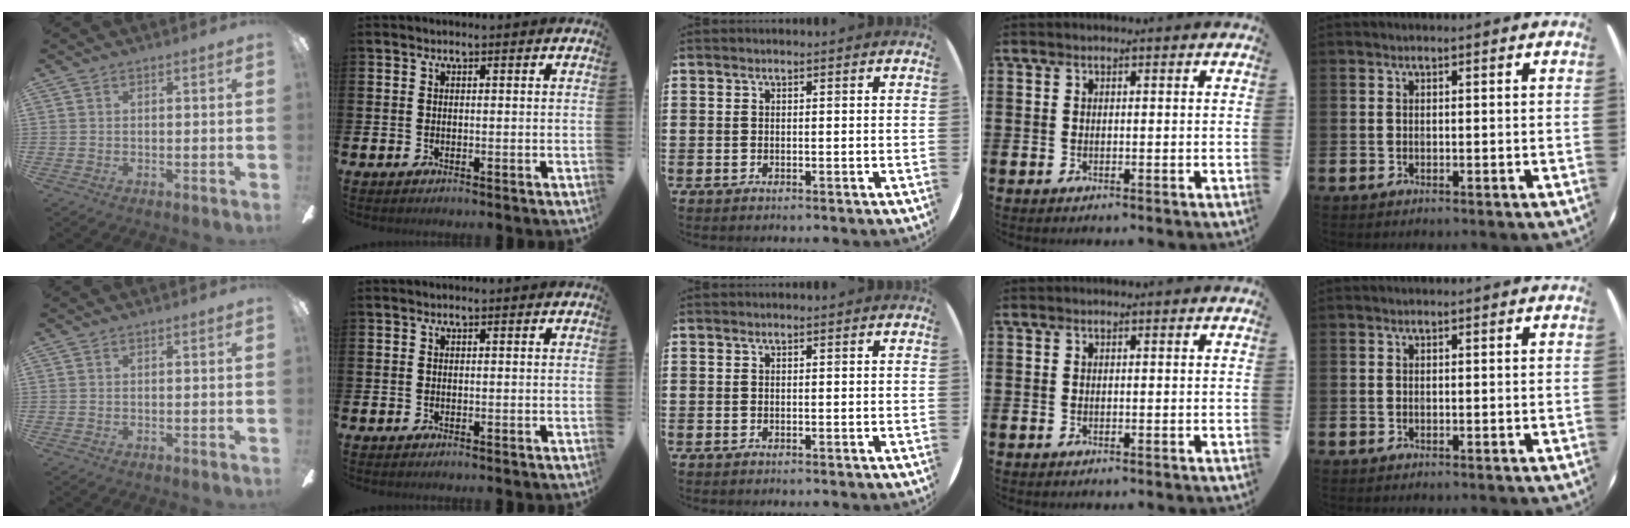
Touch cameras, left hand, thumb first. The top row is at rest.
{}